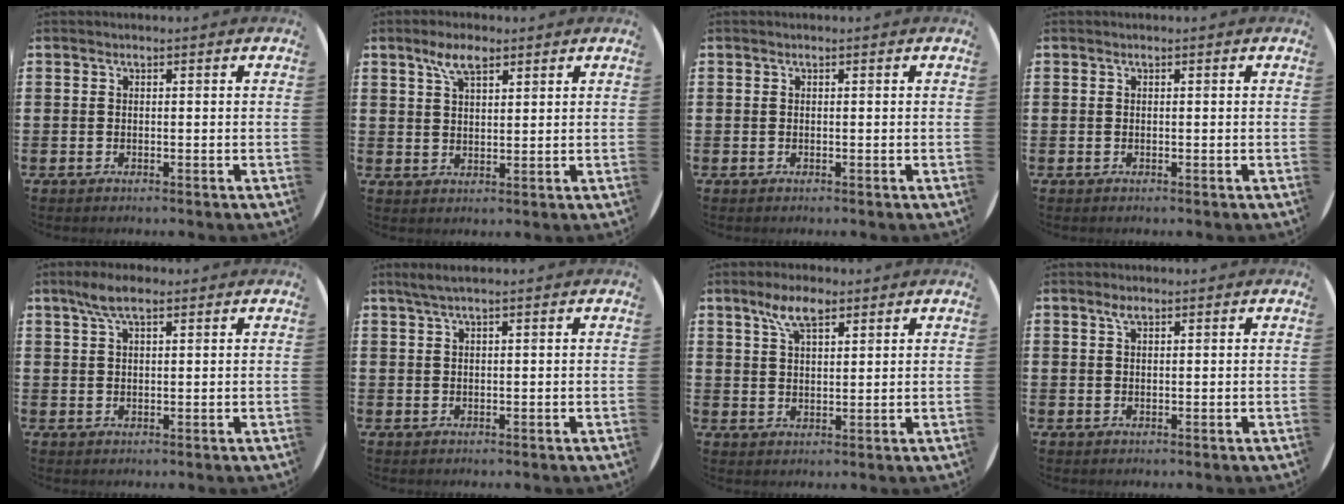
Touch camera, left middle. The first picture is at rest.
{"total": 4.7, "force": [3.2, 1.9, 2.9], "torque": [-0.055, 0.004, 0.055]}
{"total": 0.0}
{"total": 0.0}
{"total": 4.2, "force": [2.7, 1.4, 3.0], "torque": [-0.056, 0.004, 0.046]}
{"total": 1.6, "force": [1.1, -0.1, 1.2], "torque": [-0.023, 0.001, 0.019]}
{"total": 5.5, "force": [3.6, 2.2, 3.5], "torque": [-0.069, 0.004, 0.063]}
{"total": 1.4, "force": [0.9, 0.6, 1.0], "torque": [-0.013, 0.000, 0.014]}